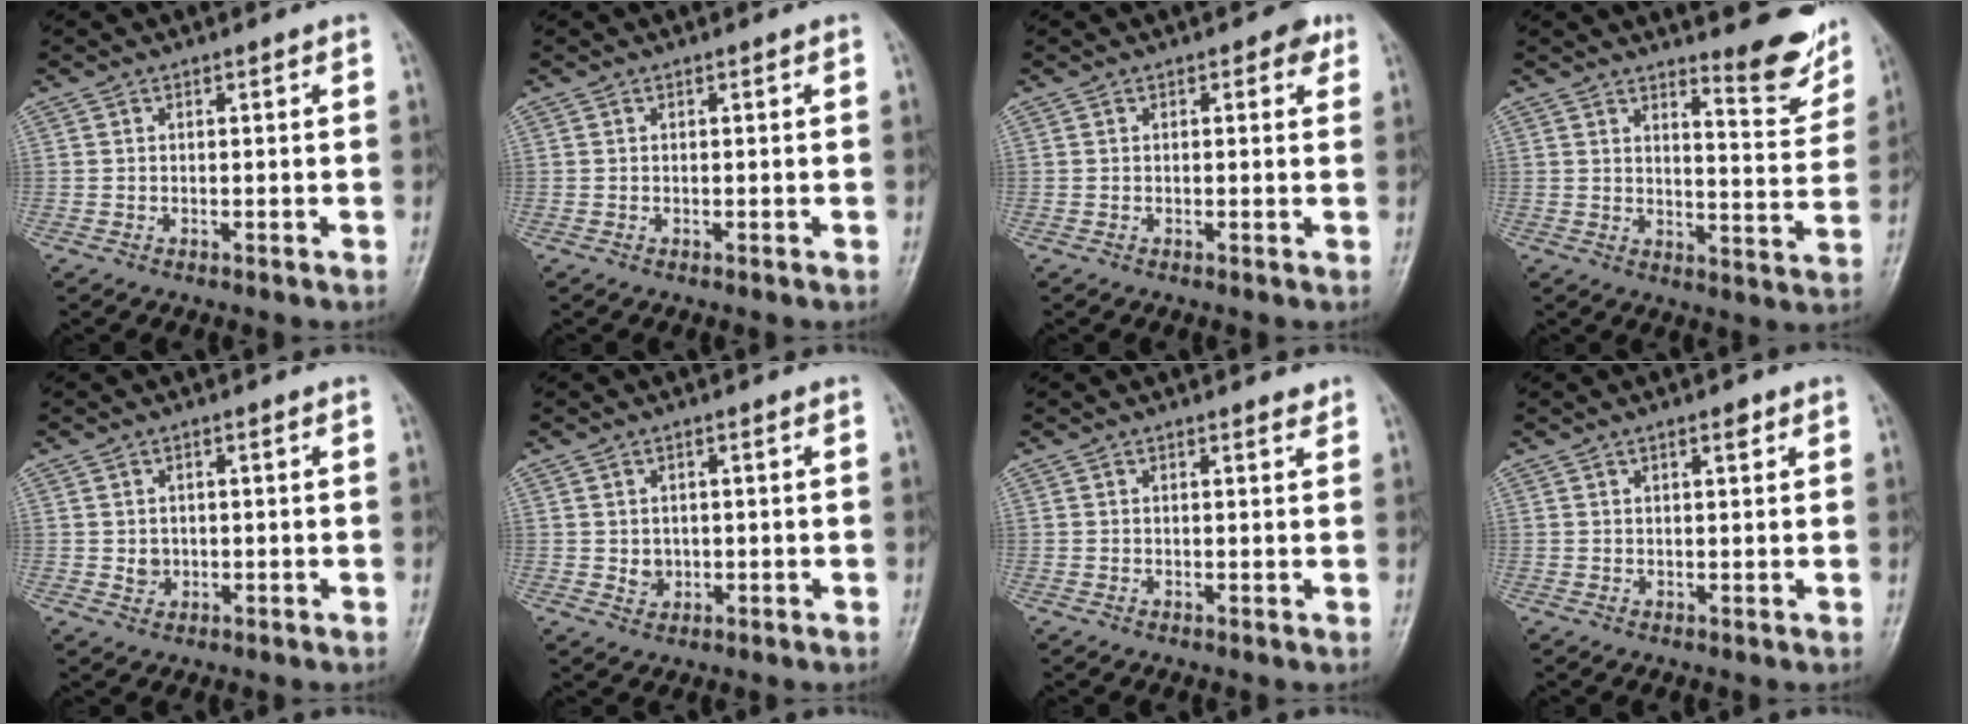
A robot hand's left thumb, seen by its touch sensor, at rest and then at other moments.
{"total": 0.0}
{"total": 2.1, "force": [1.0, 1.3, 1.3], "torque": [0.001, 0.000, 0.006]}
{"total": 9.3, "force": [7.6, 1.9, 4.9], "torque": [-0.045, -0.071, 0.104]}
{"total": 2.0, "force": [0.0, 1.8, 0.9], "torque": [-0.006, 0.001, 0.005]}
{"total": 2.3, "force": [0.0, 2.0, 1.1], "torque": [-0.009, 0.000, 0.007]}
{"total": 1.2, "force": [1.0, 0.3, 0.5], "torque": [-0.004, -0.007, 0.013]}
{"total": 2.1, "force": [1.3, 0.7, 1.5], "torque": [-0.018, -0.004, 0.018]}